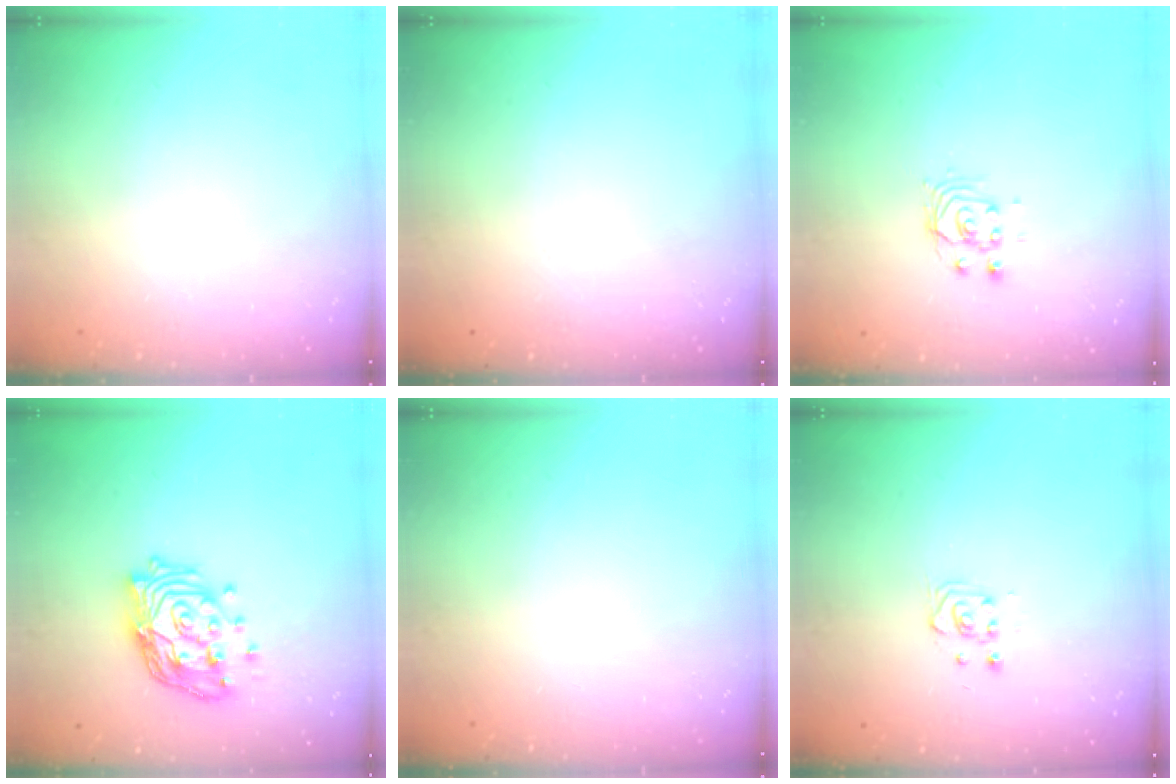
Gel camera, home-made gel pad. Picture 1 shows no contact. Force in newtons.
{"total": 0.0}
{"total": 3.4, "press": 3.4, "slide": 0.2}
{"total": 16.7, "press": 16.7, "slide": 1.5}
{"total": 0.0}
{"total": 2.8, "press": 2.7, "slide": 0.7}